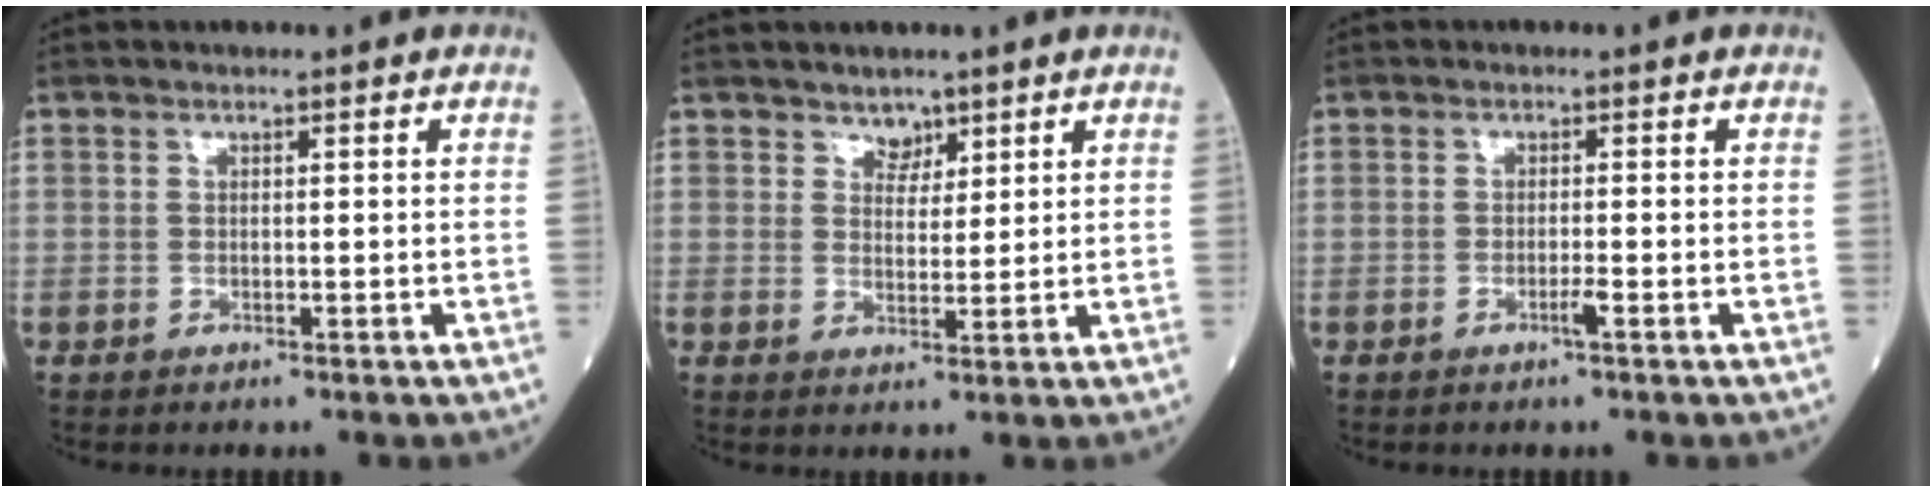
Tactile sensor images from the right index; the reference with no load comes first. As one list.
[{"total": 2.6, "force": [2.0, 1.6, 0.6], "torque": [-0.005, -0.002, 0.033]}, {"total": 1.4, "force": [-0.8, -0.2, 1.1], "torque": [-0.026, -0.002, -0.016]}]